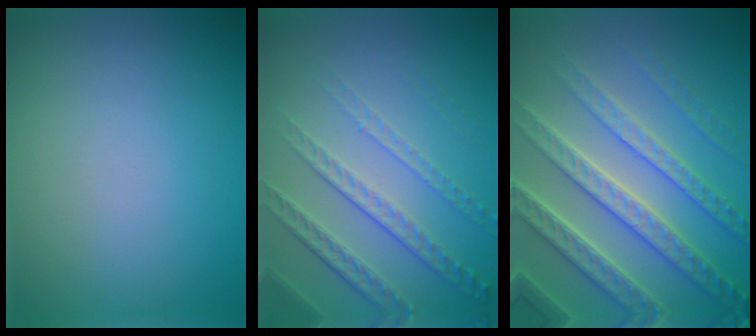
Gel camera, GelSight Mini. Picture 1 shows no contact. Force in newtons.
{"total": 5.0, "press": 3.2, "slide": 3.8}
{"total": 7.0, "press": 6.8, "slide": 1.7}